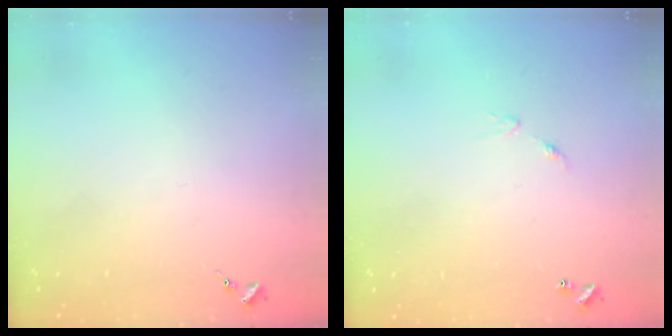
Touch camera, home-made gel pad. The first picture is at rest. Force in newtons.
{"total": 5.6, "press": 5.5, "slide": 0.6}